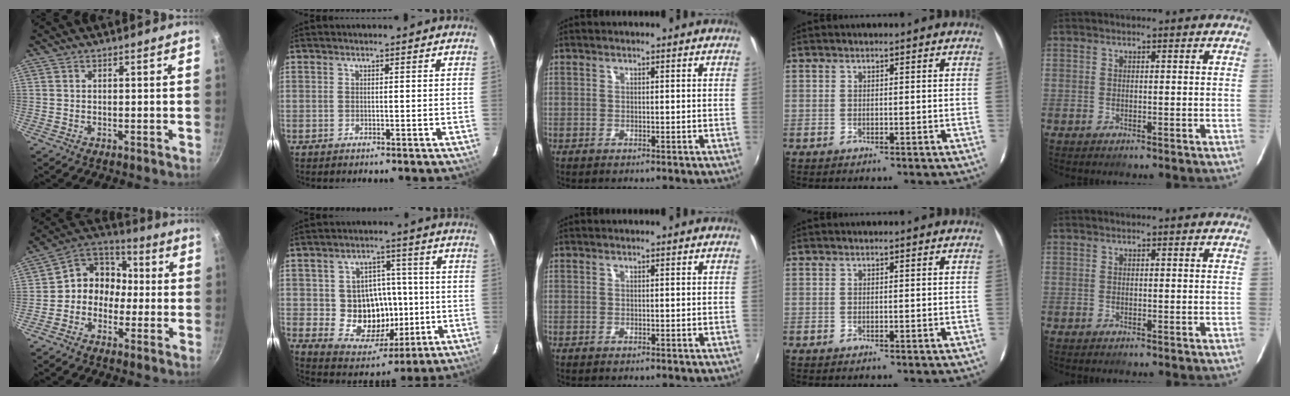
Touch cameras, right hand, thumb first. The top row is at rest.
{"thumb": {"total": 9.9, "force": [-1.4, 8.6, 4.7], "torque": [-0.031, 0.045, -0.050]}, "index": {"total": 12.6, "force": [-1.3, 10.8, 6.4], "torque": [-0.127, 0.010, 0.003]}}